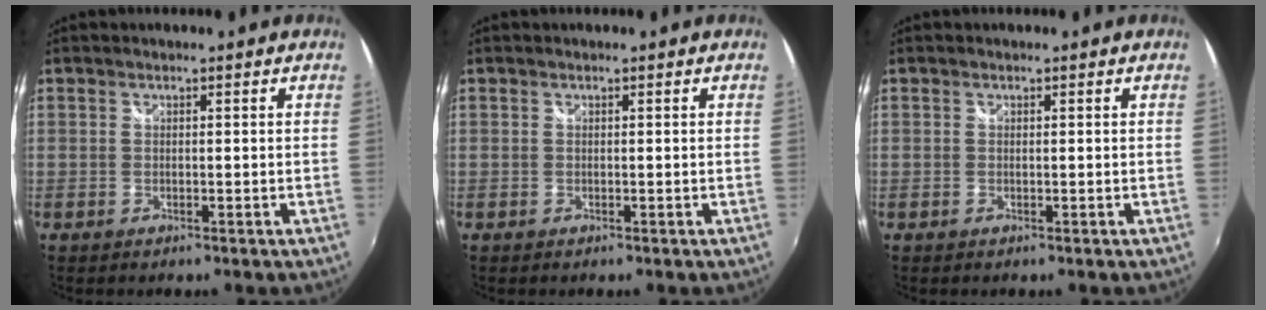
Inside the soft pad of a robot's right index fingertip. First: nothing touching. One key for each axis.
{"total": 0.0}
{"total": 0.0}